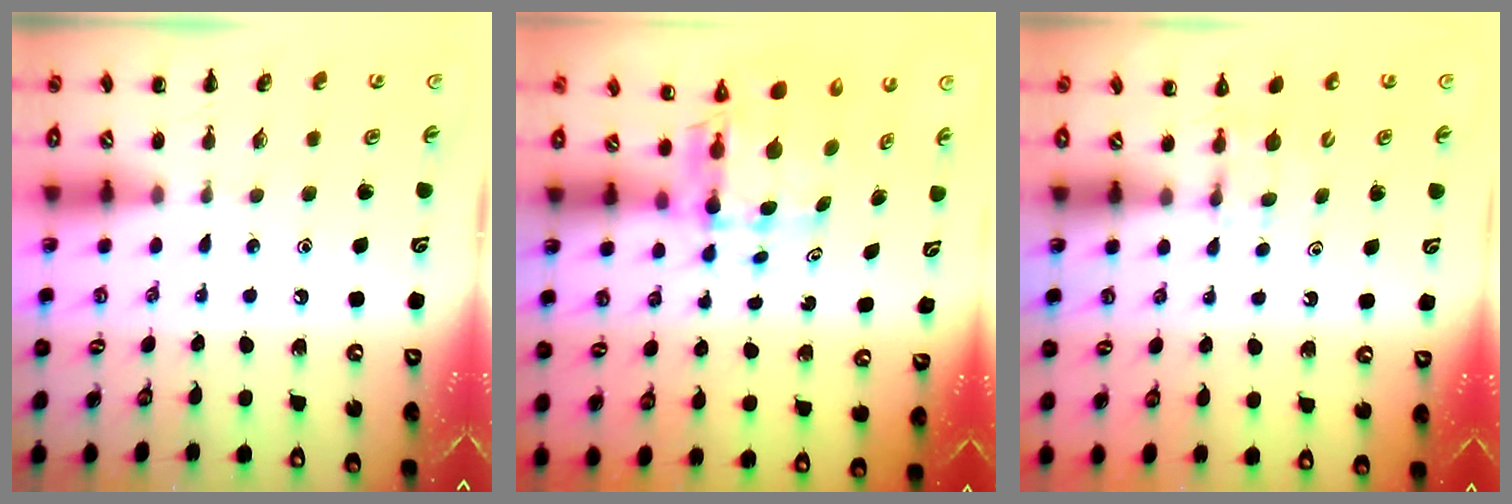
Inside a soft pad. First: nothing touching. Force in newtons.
{"total": 5.8, "press": 5.6, "slide": 1.6}
{"total": 3.7, "press": 3.3, "slide": 1.5}